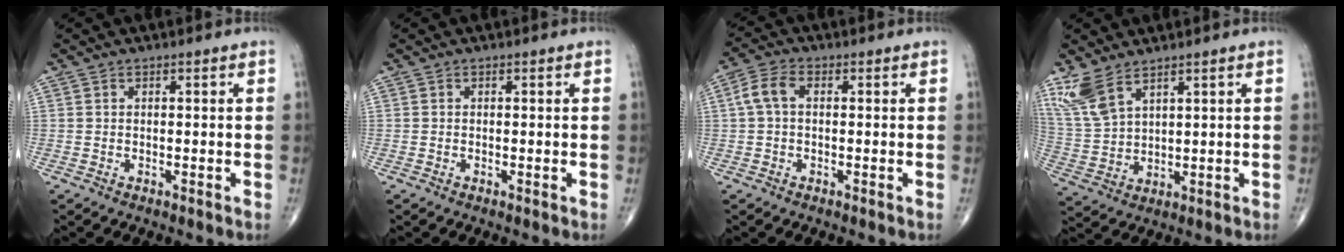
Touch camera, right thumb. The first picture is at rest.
{"total": 0.0}
{"total": 4.7, "force": [0.5, 2.8, 3.7], "torque": [-0.080, 0.015, 0.003]}
{"total": 7.9, "force": [5.6, 3.0, 4.6], "torque": [-0.105, -0.017, 0.133]}